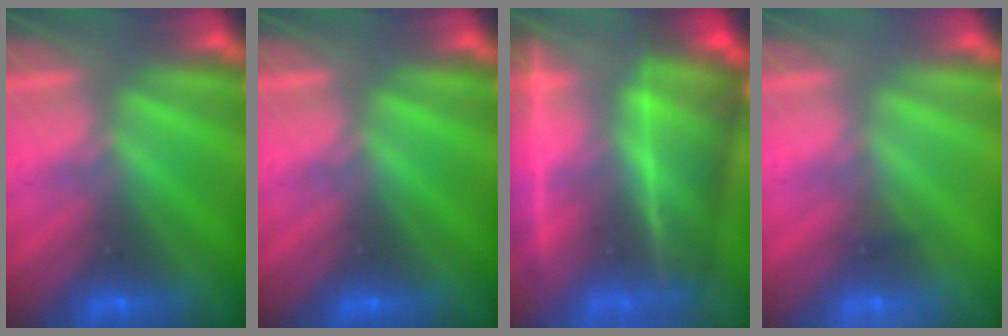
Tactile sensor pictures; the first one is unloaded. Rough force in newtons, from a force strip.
{"total": 0.0}
{"total": 7.2}
{"total": 1.9}